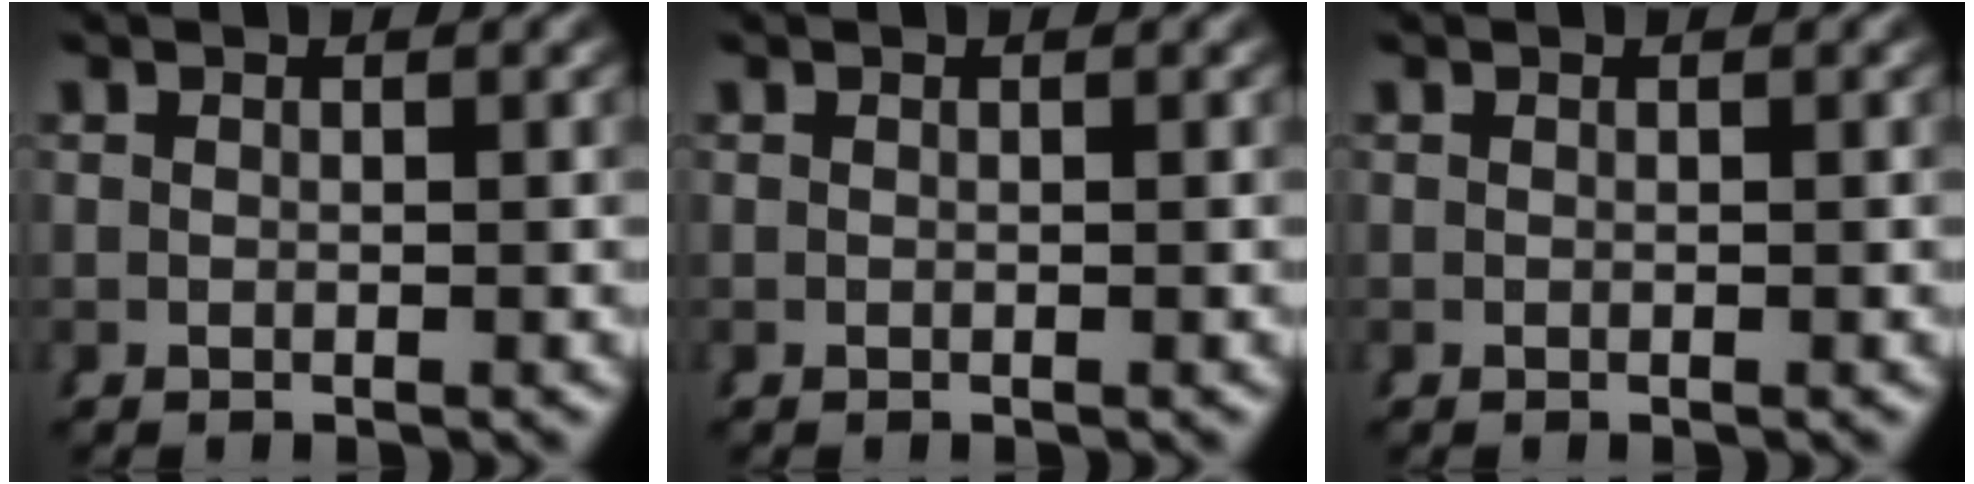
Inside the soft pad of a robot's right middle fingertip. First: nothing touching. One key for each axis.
{"total": 0.0}
{"total": 0.0}